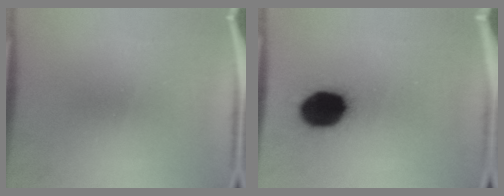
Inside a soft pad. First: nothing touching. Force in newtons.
{"total": 15.6}